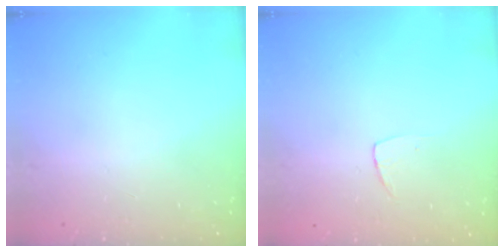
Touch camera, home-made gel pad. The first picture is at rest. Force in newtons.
{"total": 3.8, "press": 3.7, "slide": 0.3}